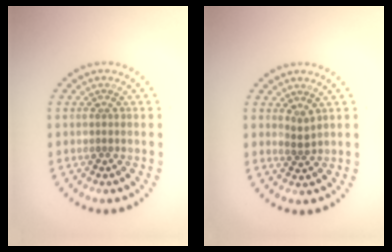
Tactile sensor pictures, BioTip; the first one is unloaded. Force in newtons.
{"total": 1.2, "press": 0.9, "slide": 0.8}